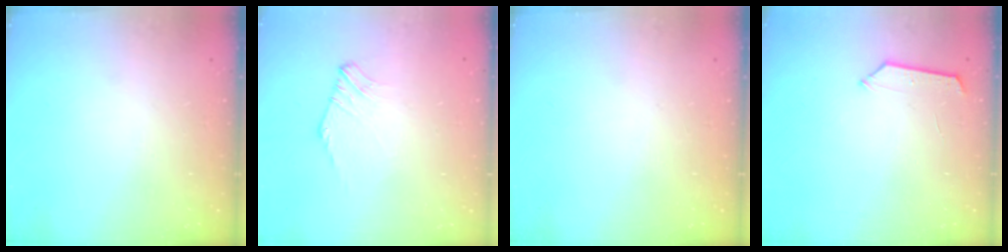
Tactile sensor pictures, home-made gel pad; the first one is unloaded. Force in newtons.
{"total": 1.8, "press": 1.7, "slide": 0.5}
{"total": 0.0}
{"total": 4.1, "press": 4.0, "slide": 0.6}